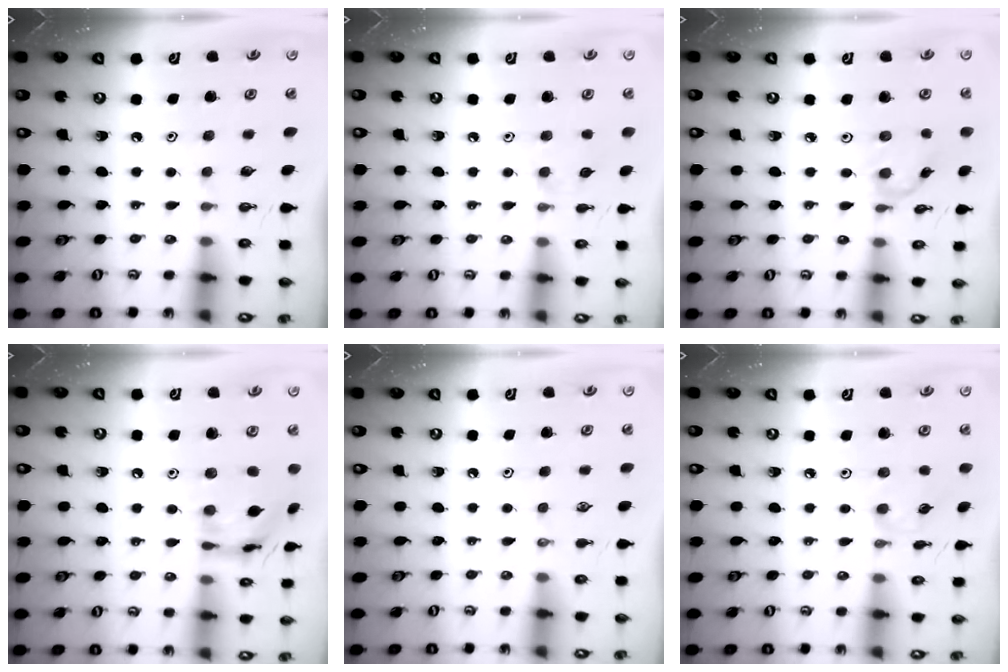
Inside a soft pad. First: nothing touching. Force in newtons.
{"total": 4.4, "press": 4.3, "slide": 0.6}
{"total": 2.0, "press": 2.0, "slide": 0.3}
{"total": 12.8, "press": 12.7, "slide": 1.0}
{"total": 0.0}
{"total": 1.7, "press": 1.7, "slide": 0.4}